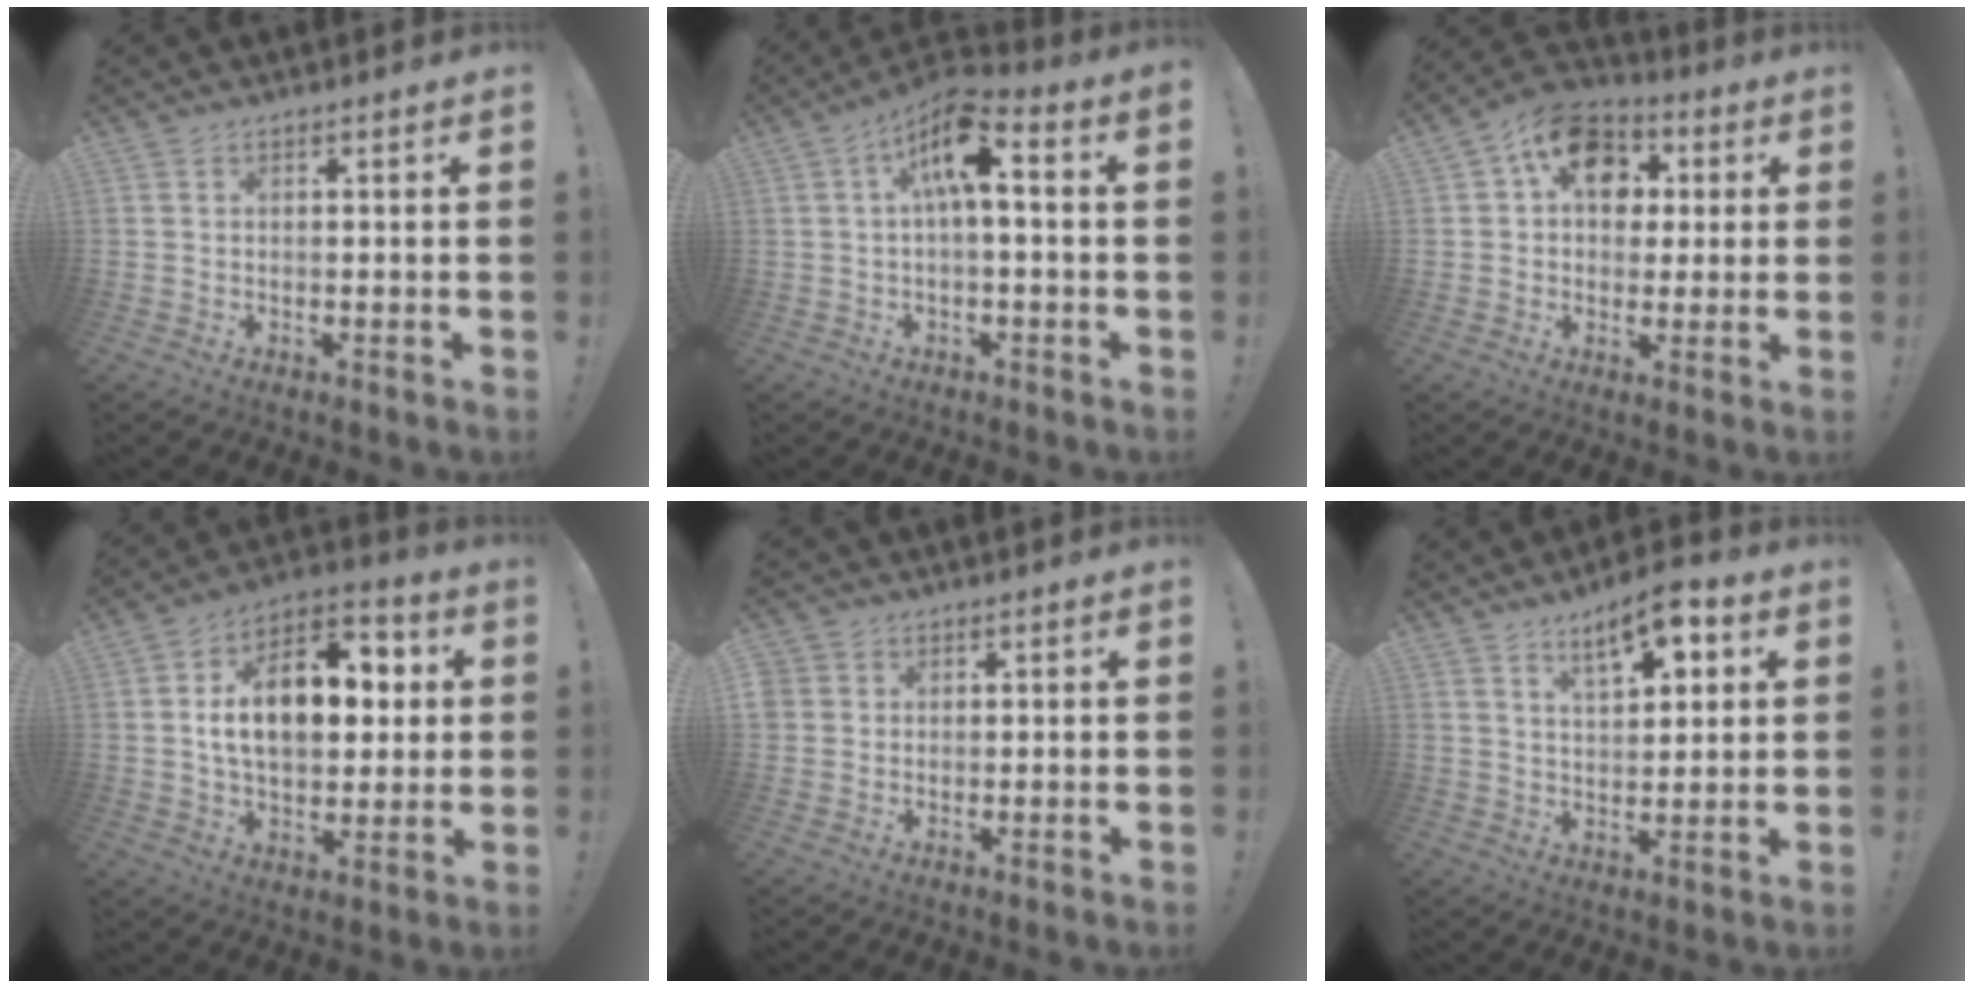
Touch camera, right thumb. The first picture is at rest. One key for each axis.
{"total": 10.5, "fx": 2.4, "fy": 3.6, "fz": 9.5, "tx": -0.160, "ty": 0.001, "tz": 0.041}
{"total": 13.1, "fx": 3.7, "fy": 9.9, "fz": 7.7, "tx": -0.118, "ty": 0.004, "tz": 0.075}
{"total": 17.3, "fx": 2.7, "fy": 10.8, "fz": 13.3, "tx": -0.208, "ty": 0.002, "tz": 0.046}
{"total": 2.4, "fx": 0.8, "fy": 2.2, "fz": 0.5, "tx": -0.007, "ty": -0.001, "tz": 0.016}
{"total": 9.5, "fx": 5.4, "fy": 3.6, "fz": 7.0, "tx": -0.097, "ty": -0.025, "tz": 0.089}